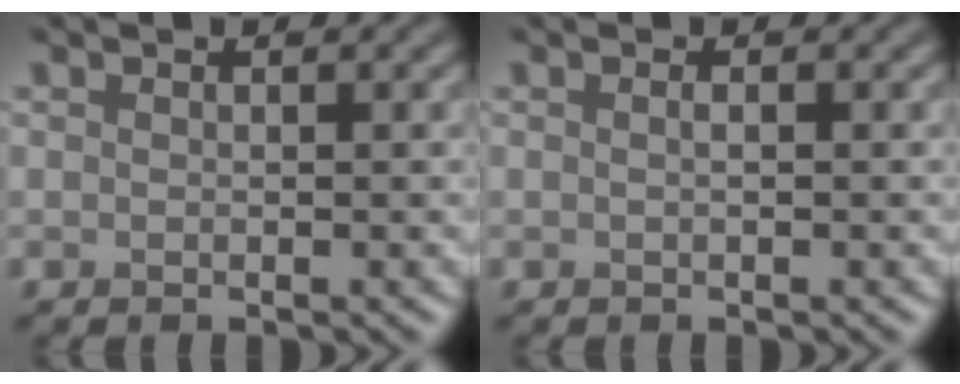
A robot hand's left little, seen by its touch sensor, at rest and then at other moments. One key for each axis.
{"total": 0.5, "fx": 0.0, "fy": 0.1, "fz": 0.5, "tx": -0.011, "ty": 0.002, "tz": 0.001}